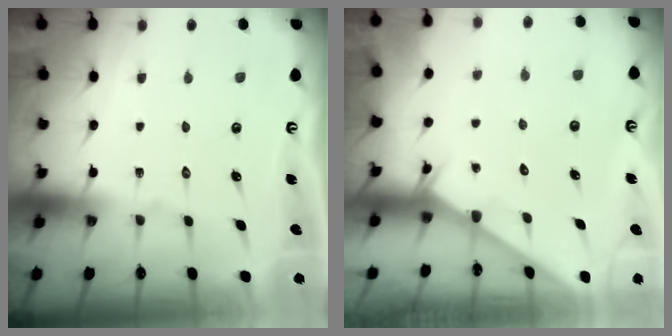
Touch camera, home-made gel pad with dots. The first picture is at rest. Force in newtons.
{"total": 2.4, "press": 2.4, "slide": 0.2}